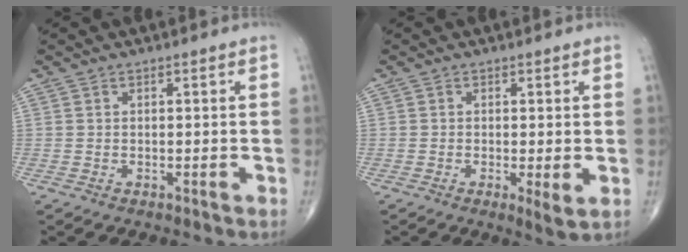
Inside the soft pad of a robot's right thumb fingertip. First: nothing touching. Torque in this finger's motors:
{"motor_torque": [-0.26, 0.18, -0.22, 0.03, -0.01]}